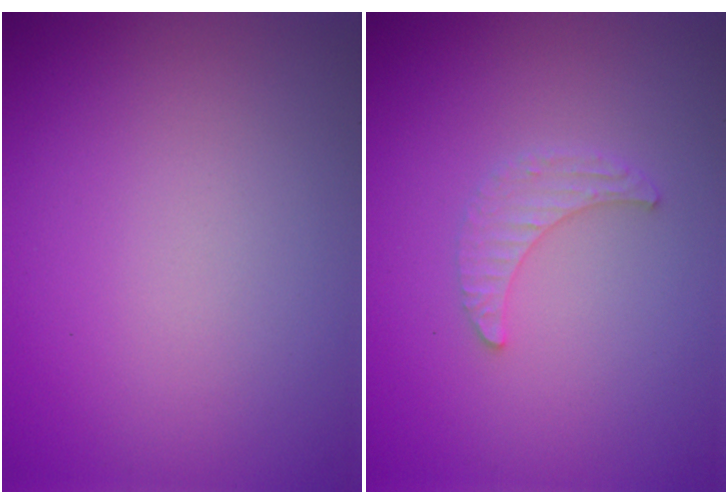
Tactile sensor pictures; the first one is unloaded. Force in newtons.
{"total": 1.6, "press": 1.5, "slide": 0.4}